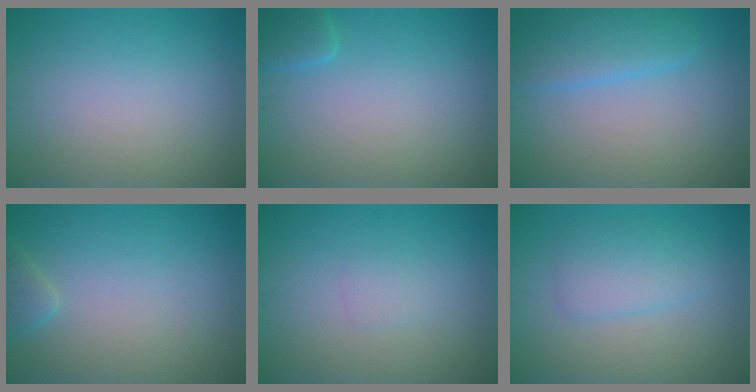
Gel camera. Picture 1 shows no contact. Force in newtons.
{"total": 1.6, "press": 1.6, "slide": 0.2}
{"total": 2.7, "press": 2.7, "slide": 0.0}
{"total": 1.3, "press": 1.3, "slide": 0.1}
{"total": 0.9, "press": 0.9, "slide": 0.1}
{"total": 2.8, "press": 2.8, "slide": 0.1}